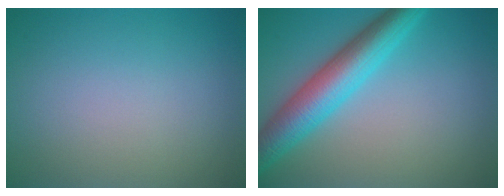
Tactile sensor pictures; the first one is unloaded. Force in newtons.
{"total": 6.4, "press": 6.4, "slide": 0.2}